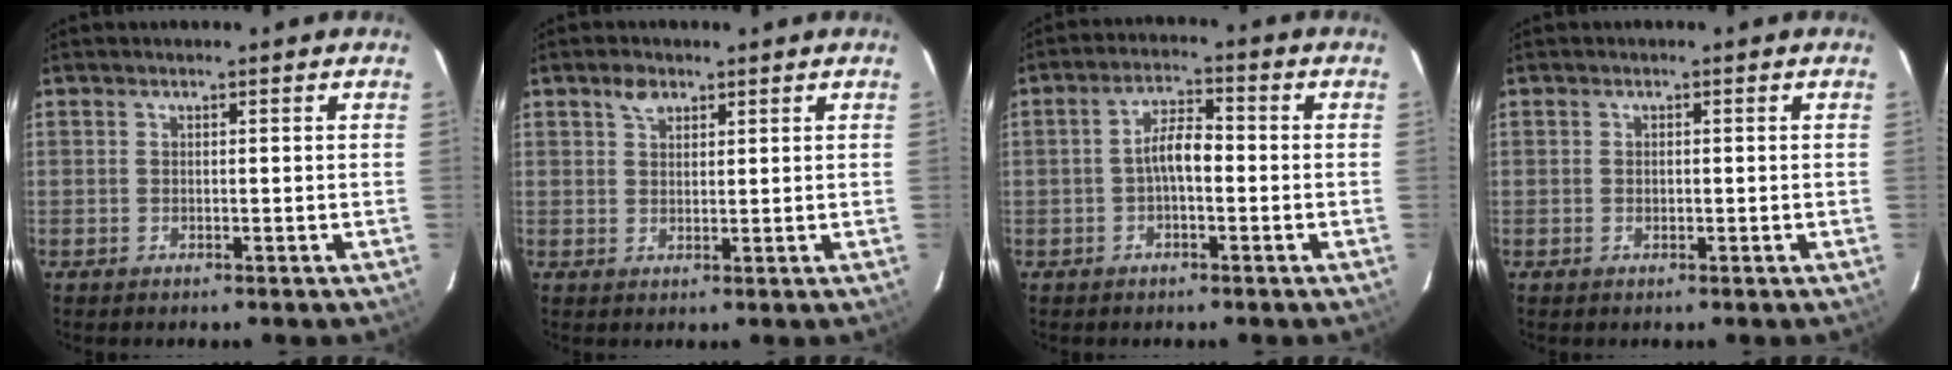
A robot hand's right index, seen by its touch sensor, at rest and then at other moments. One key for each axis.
{"total": 2.9, "fx": 1.8, "fy": 1.8, "fz": 1.4, "tx": -0.022, "ty": 0.010, "tz": 0.033}
{"total": 4.7, "fx": -1.0, "fy": 1.9, "fz": 4.2, "tx": -0.081, "ty": 0.016, "tz": -0.017}
{"total": 0.7, "fx": -0.1, "fy": 0.6, "fz": 0.4, "tx": -0.006, "ty": 0.001, "tz": -0.002}